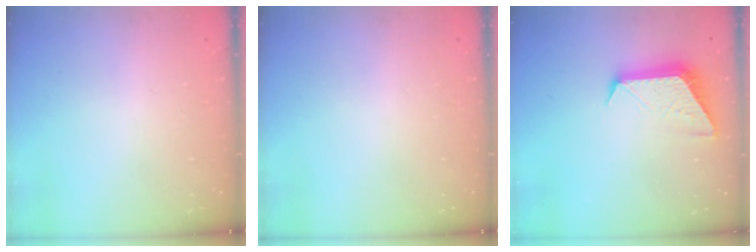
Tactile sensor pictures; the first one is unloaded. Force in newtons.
{"total": 0.0}
{"total": 9.8, "press": 9.8, "slide": 0.6}